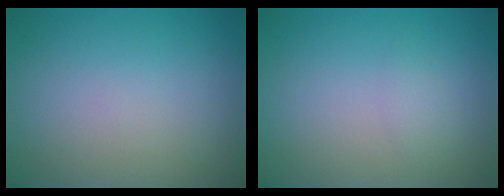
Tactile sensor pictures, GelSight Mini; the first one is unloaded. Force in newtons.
{"total": 0.9, "press": 0.9, "slide": 0.1}